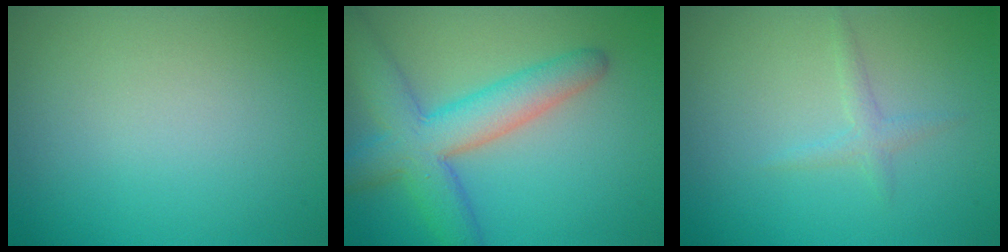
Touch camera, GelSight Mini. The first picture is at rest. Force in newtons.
{"total": 6.9, "press": 6.9, "slide": 0.2}
{"total": 1.2, "press": 1.2, "slide": 0.1}